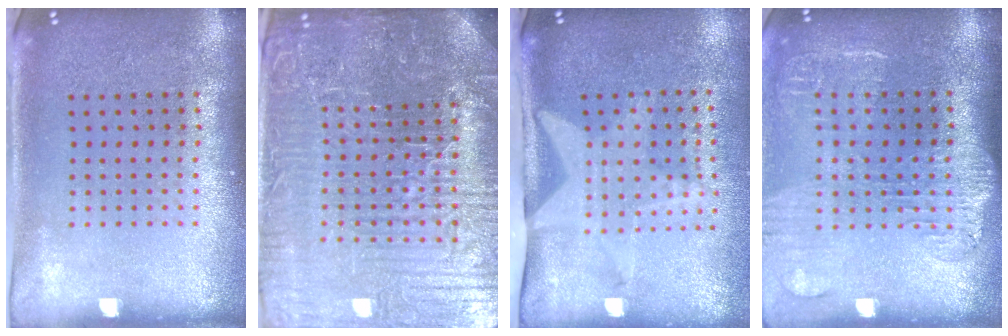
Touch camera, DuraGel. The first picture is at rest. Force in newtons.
{"total": 6.7, "press": 6.1, "slide": 2.9}
{"total": 2.1, "press": 1.5, "slide": 1.4}
{"total": 1.7, "press": 1.5, "slide": 0.8}